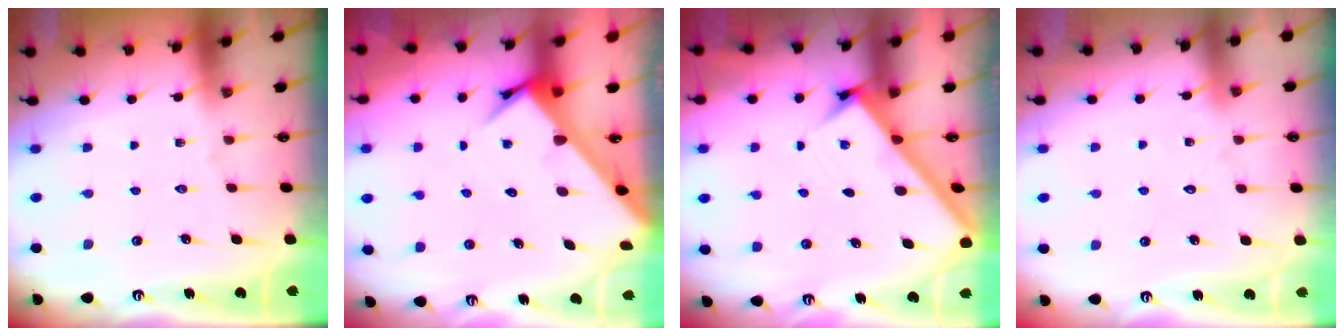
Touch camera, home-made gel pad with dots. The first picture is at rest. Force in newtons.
{"total": 4.6, "press": 4.6, "slide": 0.2}
{"total": 2.8, "press": 2.8, "slide": 0.3}
{"total": 4.3, "press": 4.2, "slide": 0.5}